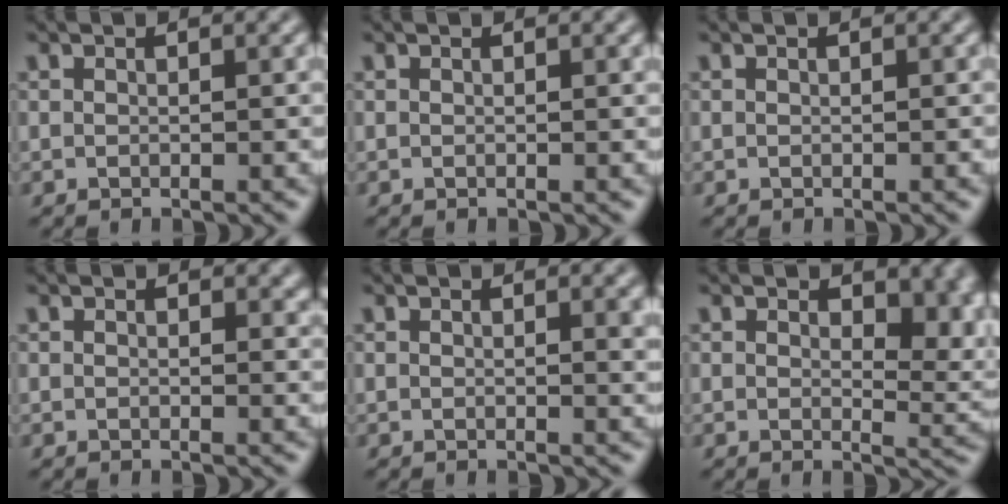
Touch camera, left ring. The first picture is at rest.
{"total": 0.0}
{"total": 0.0}
{"total": 1.1, "force": [0.3, 0.7, 0.8], "torque": [-0.006, -0.003, 0.002]}
{"total": 1.4, "force": [0.5, 0.4, 1.3], "torque": [-0.011, 0.000, 0.006]}
{"total": 5.8, "force": [1.7, 3.2, 4.5], "torque": [-0.051, -0.008, 0.026]}